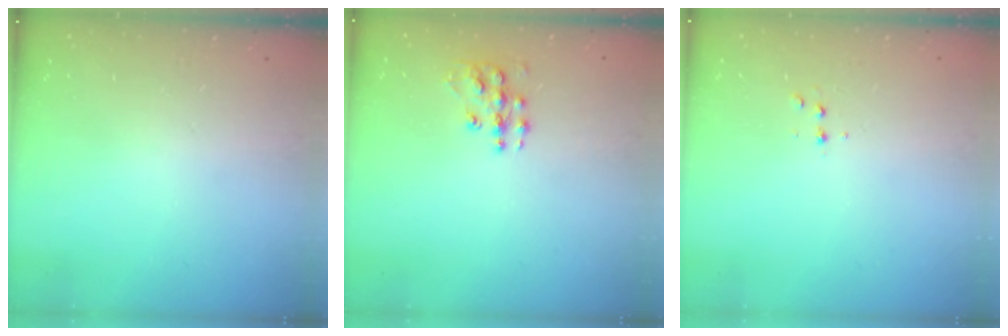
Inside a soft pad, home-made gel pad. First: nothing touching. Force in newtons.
{"total": 8.9, "press": 8.8, "slide": 0.6}
{"total": 4.0, "press": 3.9, "slide": 1.0}